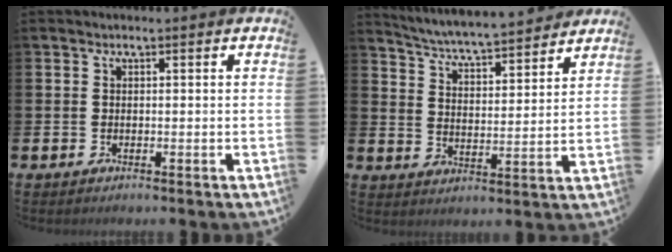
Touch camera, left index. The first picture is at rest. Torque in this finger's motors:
{"motor_torque": [0.95, -1.19, 0.32, 0.12]}